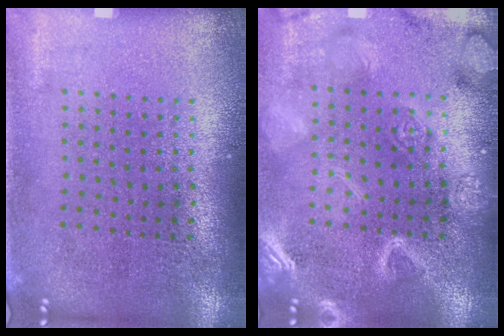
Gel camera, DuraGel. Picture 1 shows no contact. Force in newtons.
{"total": 5.0, "press": 4.9, "slide": 0.7}